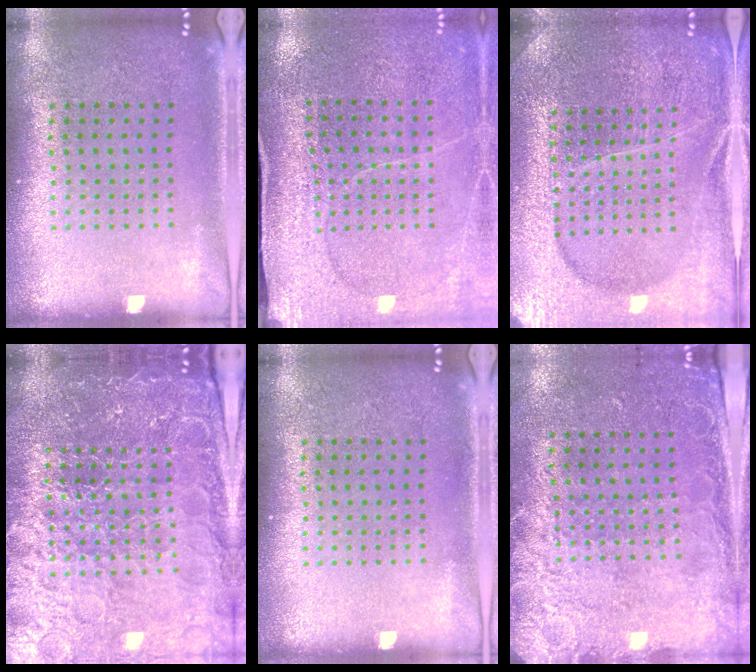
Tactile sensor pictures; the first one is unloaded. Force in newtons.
{"total": 3.0, "press": 3.0, "slide": 0.2}
{"total": 4.1, "press": 3.9, "slide": 1.1}
{"total": 5.2, "press": 4.8, "slide": 1.9}
{"total": 0.0}
{"total": 2.5, "press": 1.9, "slide": 1.6}